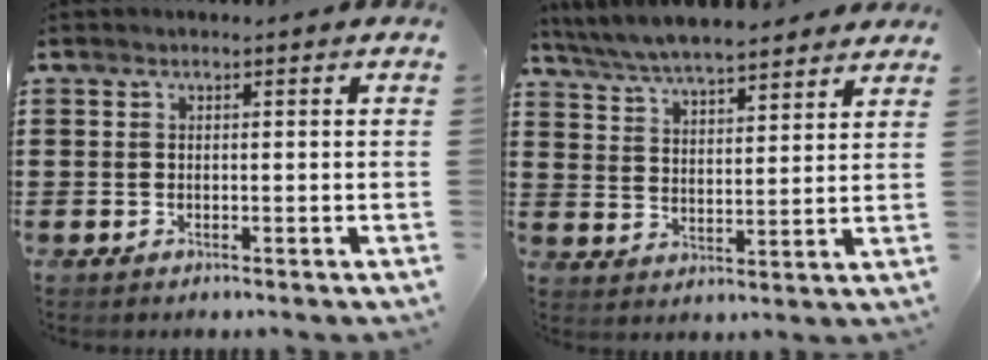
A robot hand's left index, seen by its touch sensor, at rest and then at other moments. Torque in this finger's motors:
{"motor_torque": [1.06, -1.07, 0.40, 0.21]}